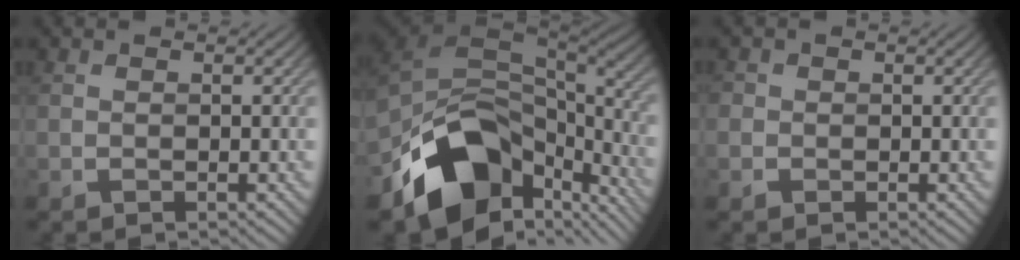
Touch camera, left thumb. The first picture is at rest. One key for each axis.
{"total": 14.7, "fx": -7.4, "fy": 9.1, "fz": 8.9, "tx": -0.175, "ty": -0.020, "tz": -0.117}
{"total": 1.3, "fx": -0.2, "fy": 1.3, "fz": 0.0, "tx": 0.012, "ty": 0.006, "tz": -0.017}